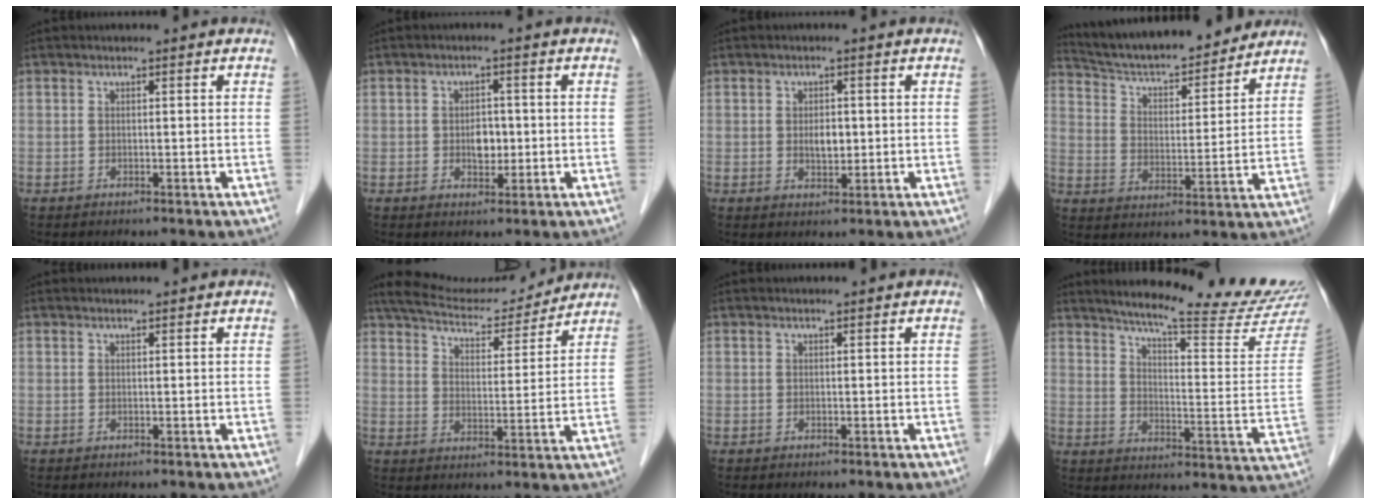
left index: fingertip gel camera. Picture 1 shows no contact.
{"total": 3.0, "force": [-0.4, 2.0, 2.2], "torque": [-0.033, 0.004, -0.001]}
{"total": 2.5, "force": [0.1, 1.4, 2.1], "torque": [-0.037, -0.001, 0.003]}
{"total": 16.9, "force": [15.6, 2.8, 6.0], "torque": [-0.099, 0.007, 0.245]}
{"total": 0.5, "force": [0.5, 0.0, 0.0], "torque": [-0.010, 0.003, 0.011]}
{"total": 13.7, "force": [13.1, 1.8, 3.7], "torque": [-0.063, 0.008, 0.201]}
{"total": 0.0}
{"total": 22.5, "force": [20.6, 0.2, 9.0], "torque": [-0.128, -0.090, 0.260]}